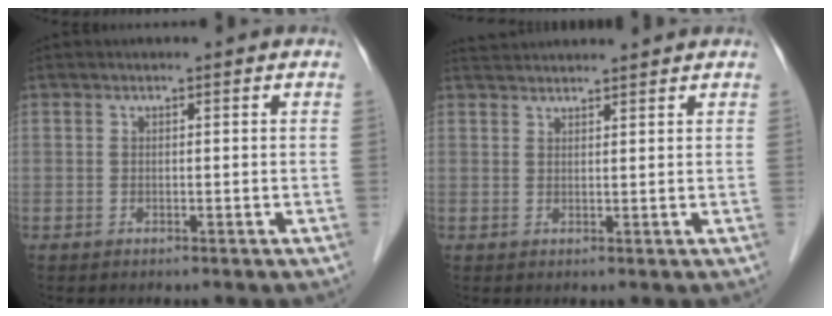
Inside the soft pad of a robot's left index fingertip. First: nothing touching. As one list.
[{"total": 6.2, "force": [6.0, 0.2, 1.6], "torque": [-0.026, 0.039, 0.089]}]